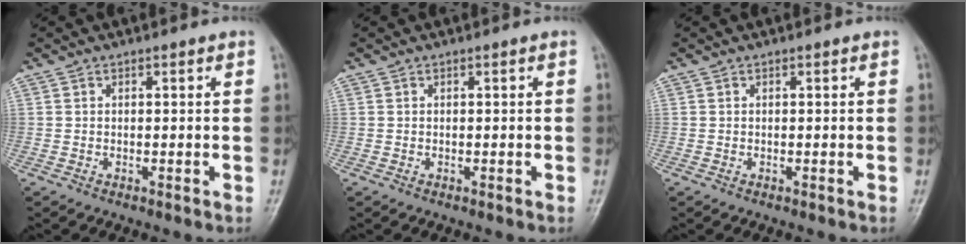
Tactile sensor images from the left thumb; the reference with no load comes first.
{"total": 0.0}
{"total": 0.0}